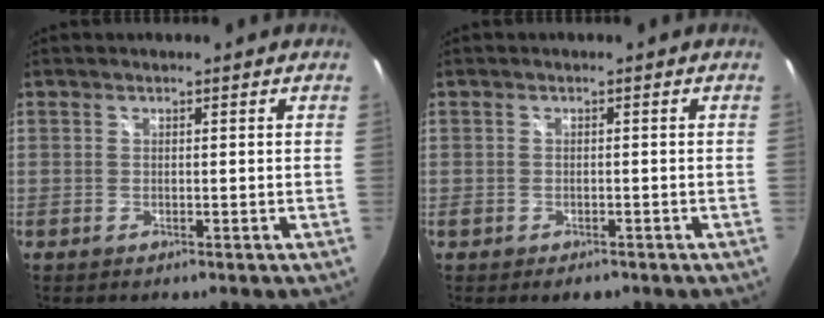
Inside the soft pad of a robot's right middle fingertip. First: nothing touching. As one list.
[{"total": 2.7, "force": [-1.7, 1.6, 1.5], "torque": [-0.027, -0.009, -0.024]}]